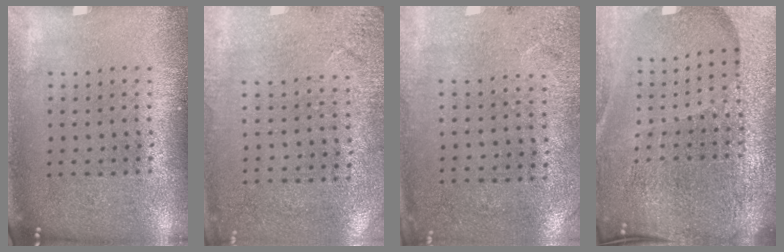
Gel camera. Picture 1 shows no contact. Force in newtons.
{"total": 2.6, "press": 2.2, "slide": 1.3}
{"total": 2.6, "press": 2.1, "slide": 1.6}
{"total": 6.9, "press": 6.0, "slide": 3.4}